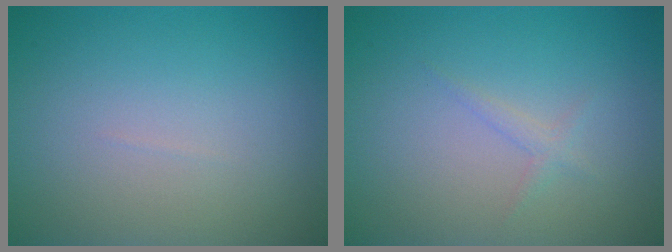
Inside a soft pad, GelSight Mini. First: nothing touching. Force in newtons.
{"total": 0.9, "press": 0.9, "slide": 0.1}